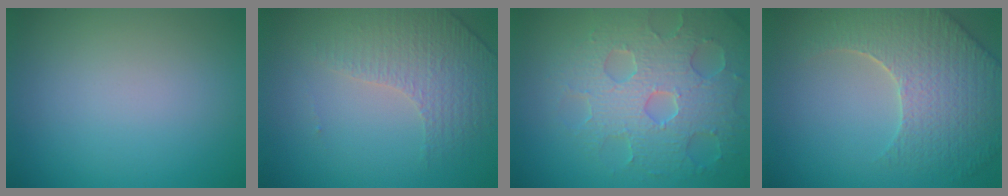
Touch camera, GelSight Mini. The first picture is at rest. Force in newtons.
{"total": 4.4, "press": 3.0, "slide": 3.3}
{"total": 7.3, "press": 5.7, "slide": 4.5}
{"total": 6.6, "press": 5.4, "slide": 3.8}